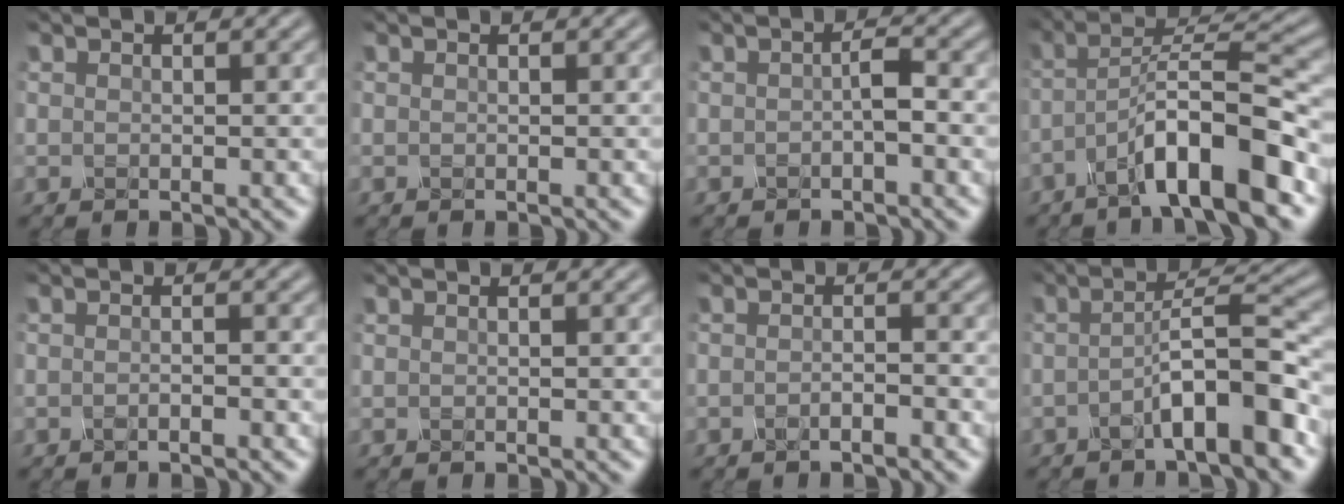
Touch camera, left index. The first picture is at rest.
{"total": 0.0}
{"total": 1.5, "force": [-0.5, 0.3, 1.4], "torque": [-0.028, 0.005, -0.010]}
{"total": 9.4, "force": [-5.2, 1.8, 7.7], "torque": [-0.119, 0.023, -0.090]}
{"total": 1.3, "force": [-0.7, 0.4, 1.0], "torque": [-0.010, -0.005, -0.019]}
{"total": 0.0}
{"total": 1.6, "force": [-1.0, 0.4, 1.2], "torque": [-0.016, -0.002, -0.023]}
{"total": 6.5, "force": [-2.8, 1.1, 5.8], "torque": [-0.085, 0.022, -0.056]}